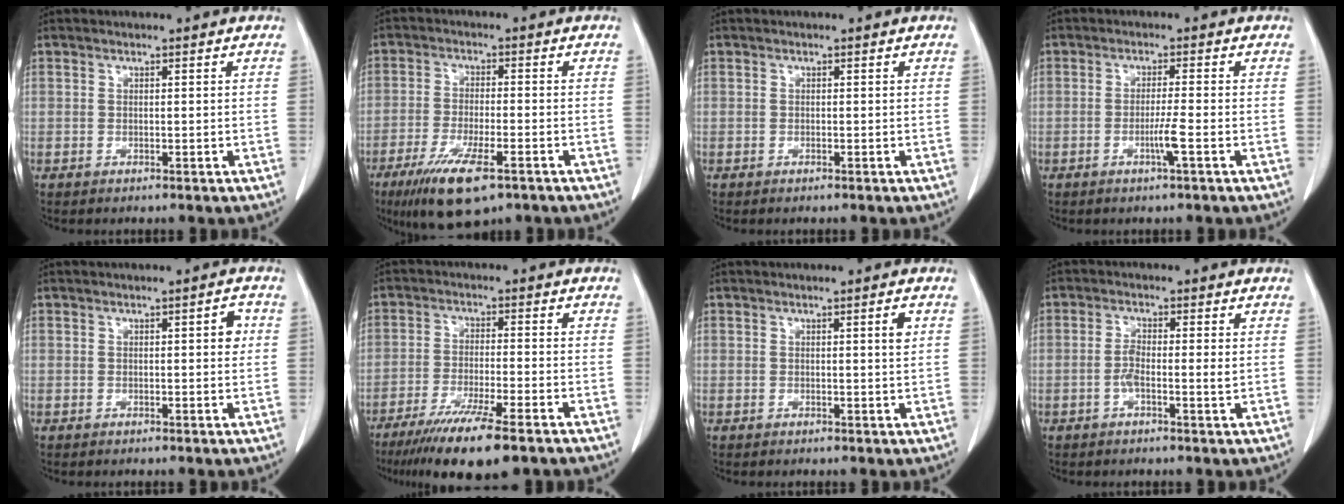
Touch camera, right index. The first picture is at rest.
{"total": 10.4, "force": [-6.2, 2.3, 8.0], "torque": [-0.147, -0.023, -0.100]}
{"total": 0.0}
{"total": 3.1, "force": [-1.2, -0.6, 2.8], "torque": [-0.053, -0.006, -0.024]}
{"total": 2.0, "force": [0.3, 0.6, 1.8], "torque": [-0.020, 0.004, 0.004]}
{"total": 12.2, "force": [-8.7, 0.9, 8.5], "torque": [-0.140, -0.031, -0.138]}
{"total": 1.5, "force": [0.5, -0.1, 1.4], "torque": [-0.021, -0.001, 0.007]}
{"total": 3.2, "force": [-0.5, 0.4, 3.1], "torque": [-0.060, 0.003, -0.012]}